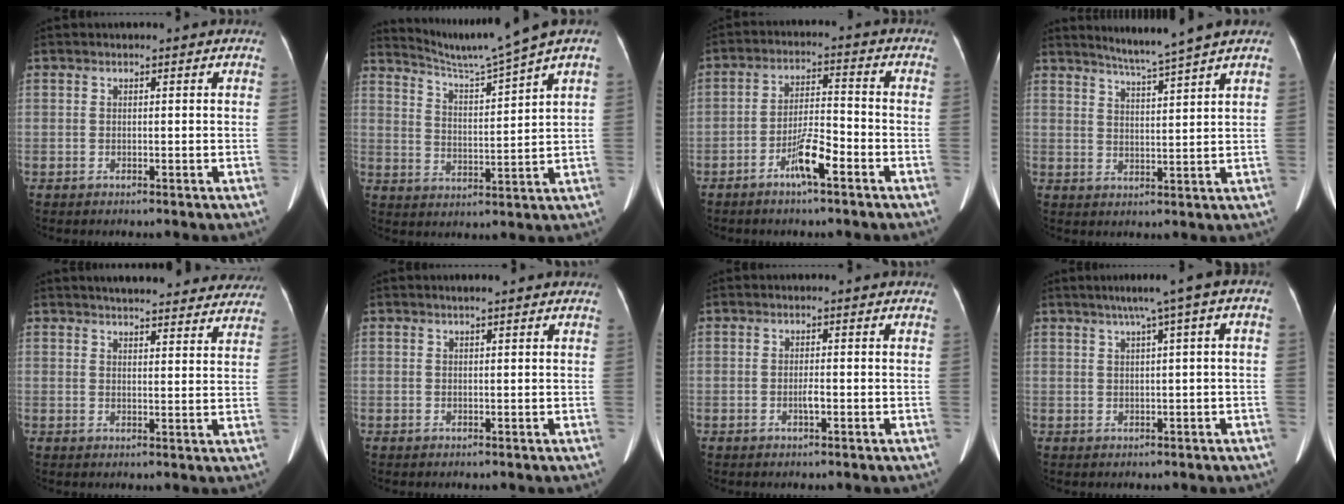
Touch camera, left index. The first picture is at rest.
{"total": 8.4, "force": [7.3, -2.6, 3.1], "torque": [-0.064, -0.019, 0.134]}
{"total": 6.4, "force": [-3.9, 0.9, 4.9], "torque": [-0.102, 0.001, -0.071]}
{"total": 6.2, "force": [5.3, -1.8, 2.5], "torque": [-0.048, -0.007, 0.092]}
{"total": 20.2, "force": [18.4, 4.5, 7.1], "torque": [-0.086, 0.007, 0.218]}
{"total": 2.0, "force": [1.6, 0.1, 1.2], "torque": [-0.014, 0.018, 0.023]}
{"total": 1.3, "force": [-0.7, 0.2, 1.0], "torque": [-0.024, -0.004, -0.012]}
{"total": 6.6, "force": [2.4, 0.1, 6.2], "torque": [-0.088, 0.034, 0.033]}